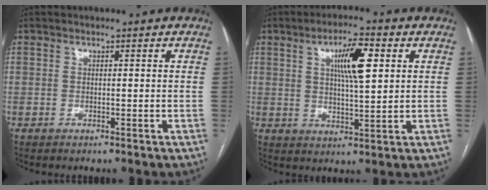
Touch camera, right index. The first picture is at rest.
{"total": 8.2, "force": [2.7, 1.6, 7.6], "torque": [-0.131, 0.008, 0.046]}